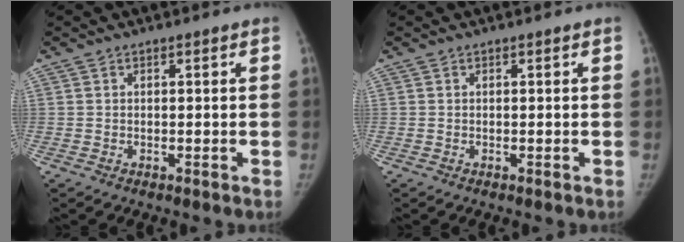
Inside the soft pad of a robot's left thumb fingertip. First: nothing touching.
{"total": 0.0}